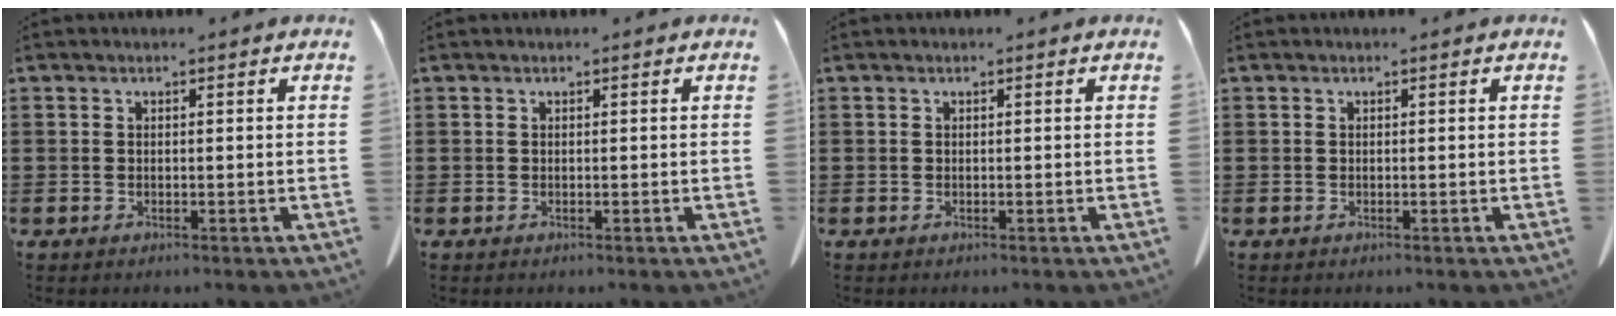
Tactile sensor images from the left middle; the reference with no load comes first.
{"total": 0.0}
{"total": 0.0}
{"total": 0.0}